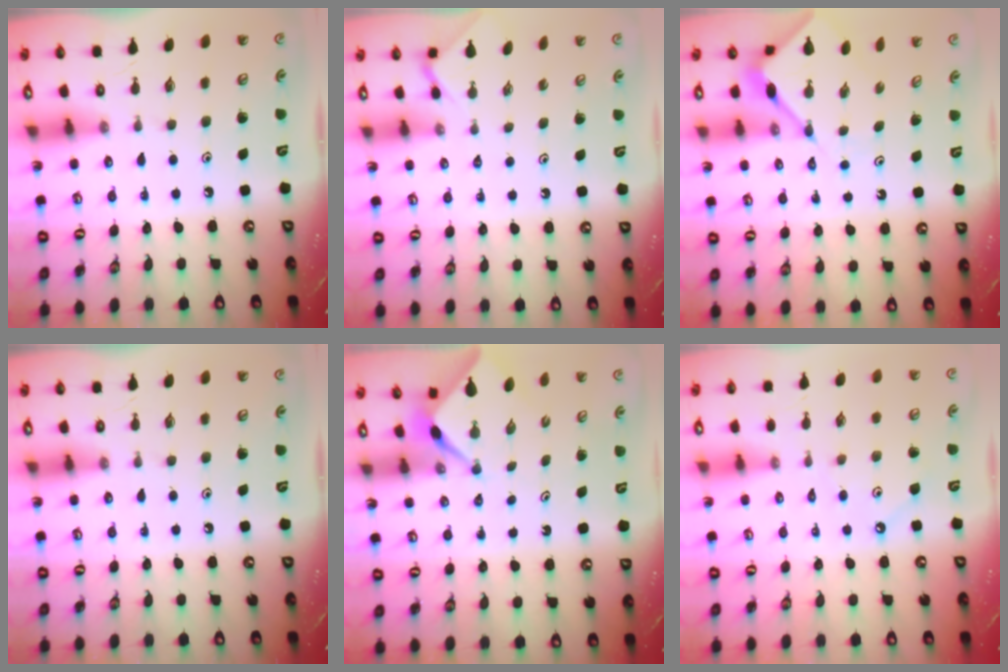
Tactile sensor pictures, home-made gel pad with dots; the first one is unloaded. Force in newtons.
{"total": 2.4, "press": 2.4, "slide": 0.4}
{"total": 5.6, "press": 5.5, "slide": 0.6}
{"total": 0.0}
{"total": 2.3, "press": 2.3, "slide": 0.2}
{"total": 2.4, "press": 2.4, "slide": 0.4}